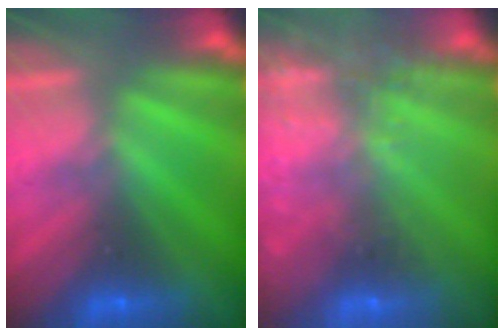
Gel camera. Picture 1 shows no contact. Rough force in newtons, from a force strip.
{"total": 7.8}